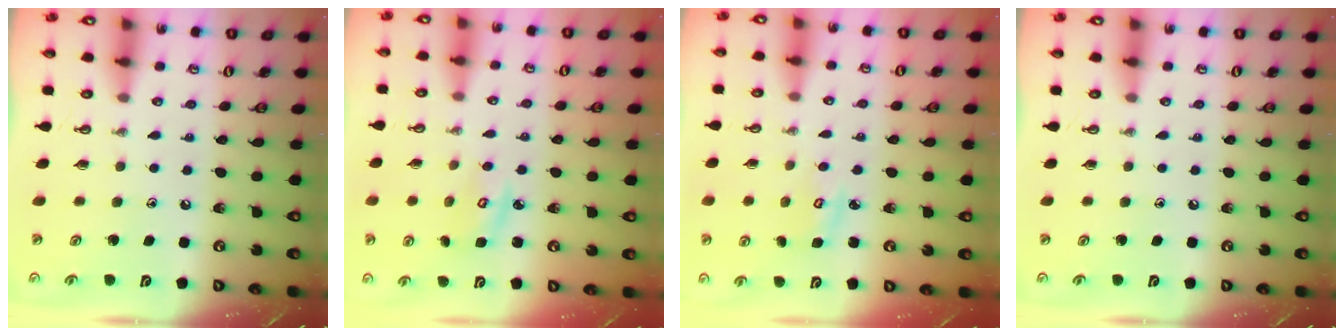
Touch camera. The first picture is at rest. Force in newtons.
{"total": 3.5, "press": 3.5, "slide": 0.2}
{"total": 2.8, "press": 2.8, "slide": 0.1}
{"total": 0.0}